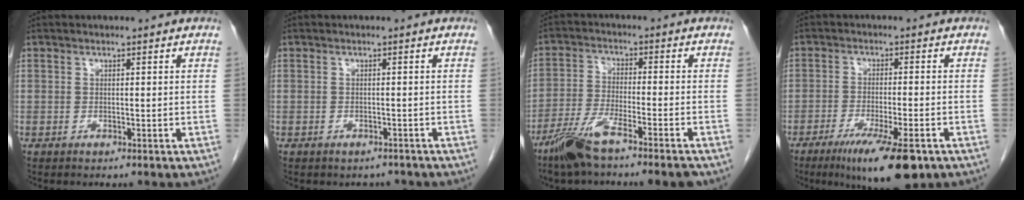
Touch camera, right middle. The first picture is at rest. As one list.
[{"total": 2.0, "force": [-1.7, 1.1, 0.1], "torque": [-0.001, 0.003, -0.023]}, {"total": 9.0, "force": [-6.7, 0.1, 6.0], "torque": [-0.121, -0.019, -0.125]}, {"total": 11.7, "force": [-7.3, 1.7, 8.9], "torque": [-0.135, -0.025, -0.109]}]